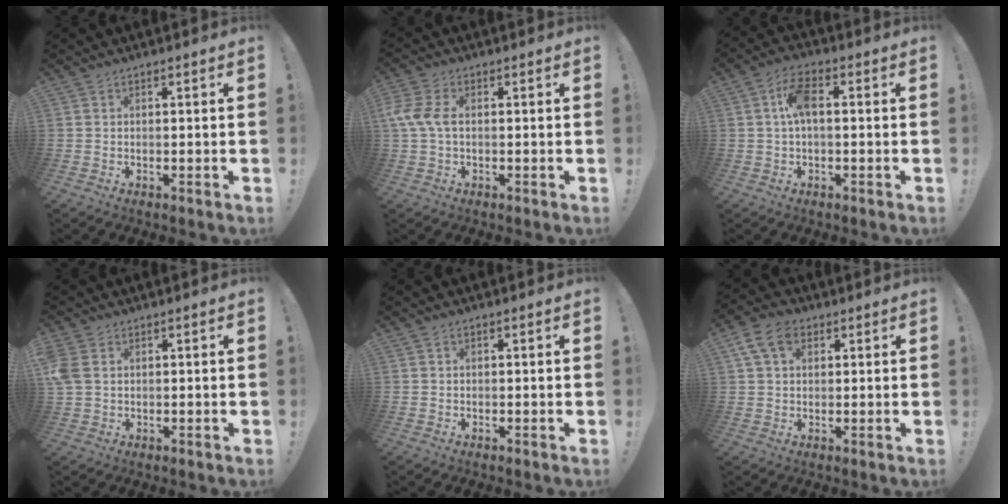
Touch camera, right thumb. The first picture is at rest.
{"total": 6.4, "force": [0.2, 3.6, 5.3], "torque": [-0.122, -0.001, 0.003]}
{"total": 7.4, "force": [0.5, 3.6, 6.4], "torque": [-0.117, 0.012, 0.009]}
{"total": 4.9, "force": [1.5, 3.5, 3.1], "torque": [-0.075, 0.001, 0.031]}
{"total": 0.0}
{"total": 9.2, "force": [3.9, 7.1, 4.4], "torque": [-0.065, -0.004, 0.078]}